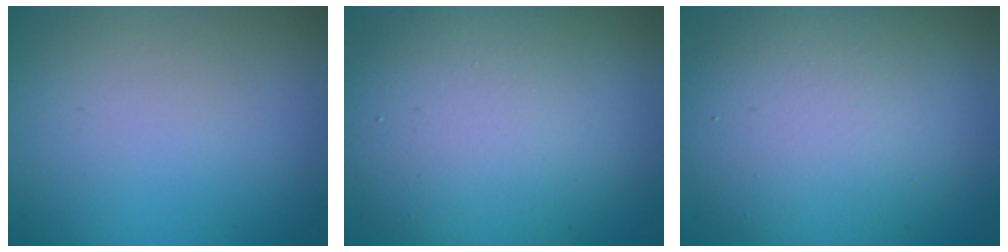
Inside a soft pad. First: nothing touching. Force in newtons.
{"total": 9.3, "press": 9.3, "slide": 0.6}
{"total": 8.5, "press": 8.5, "slide": 0.3}